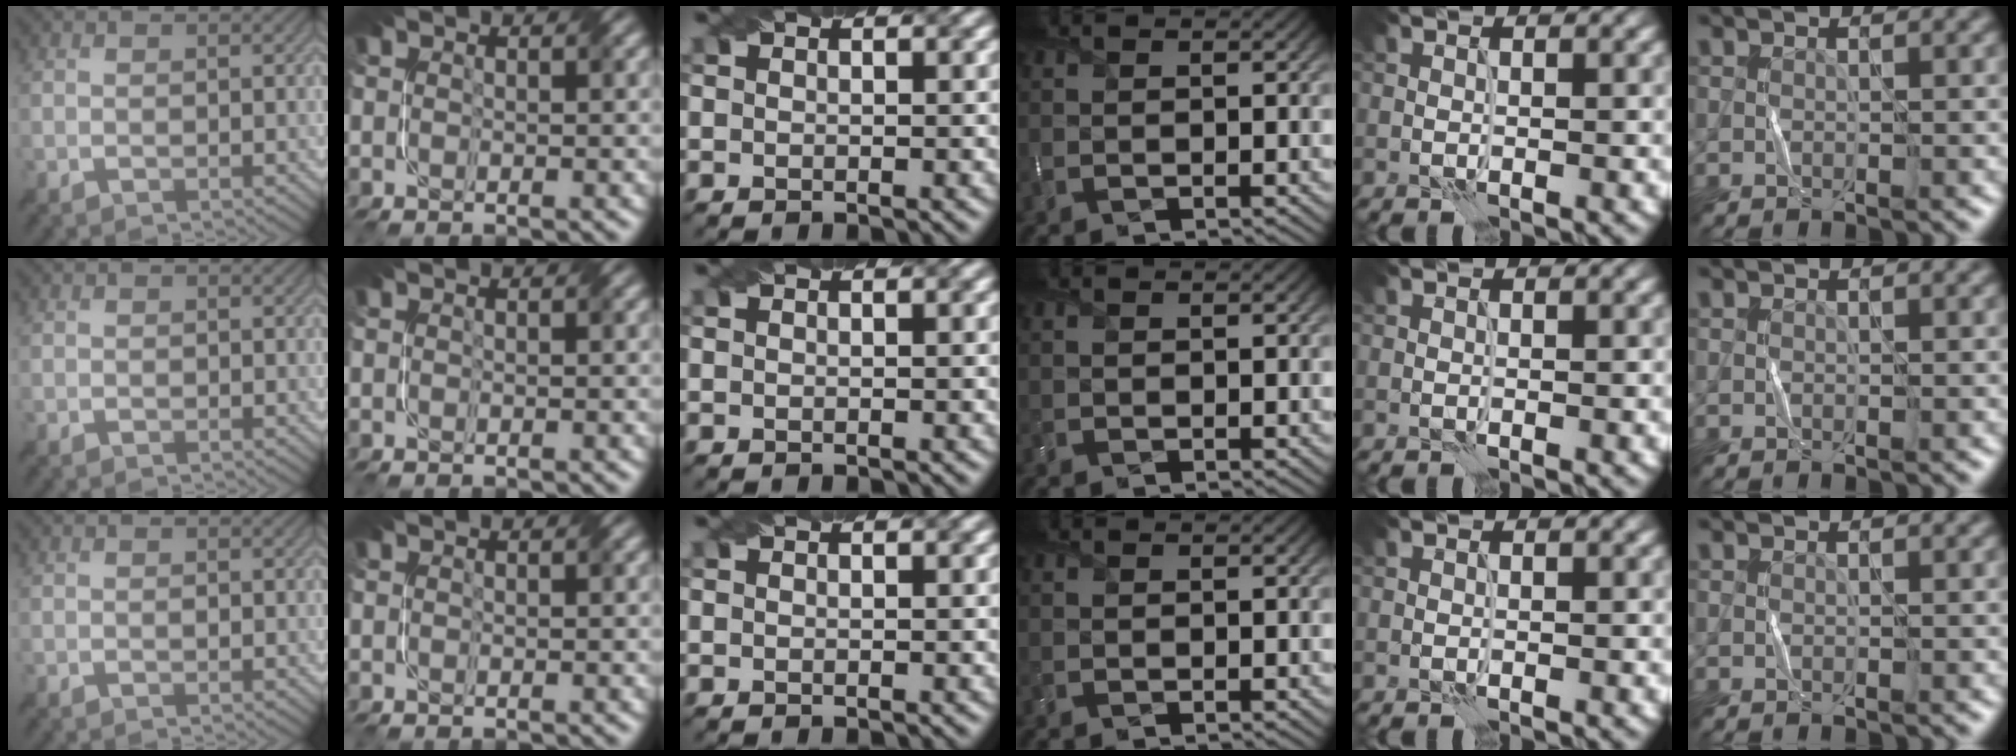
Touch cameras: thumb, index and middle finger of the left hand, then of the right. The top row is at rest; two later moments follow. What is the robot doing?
{"motion": "fold", "object": "bubble wrap"}